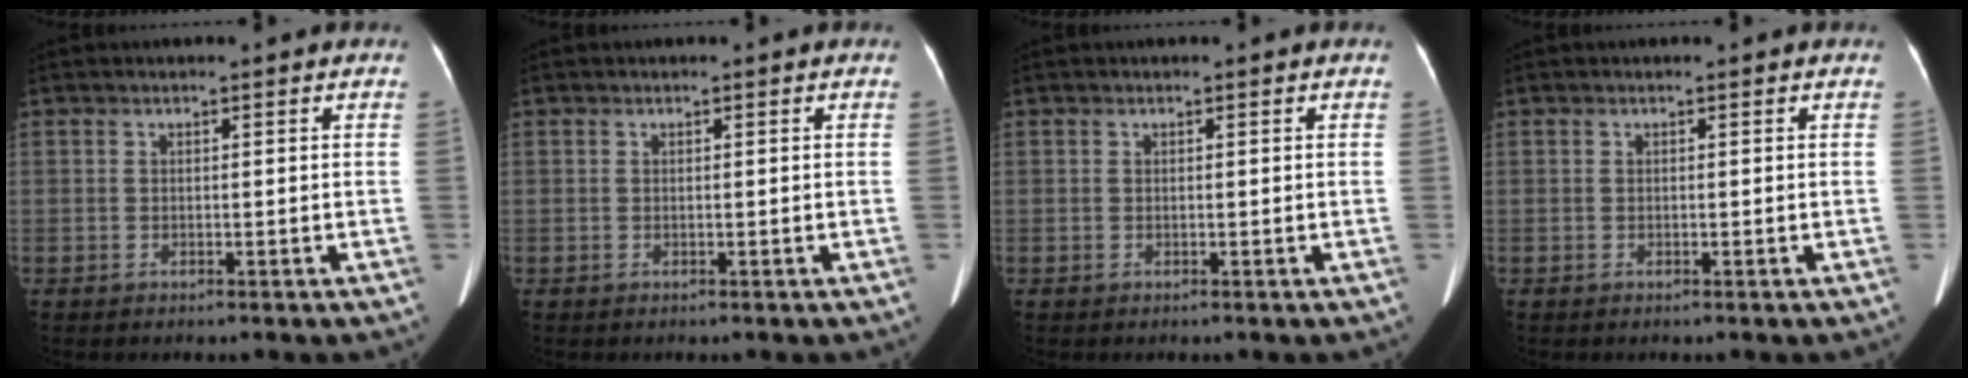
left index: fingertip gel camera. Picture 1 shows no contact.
{"total": 0.0}
{"total": 0.0}
{"total": 0.0}